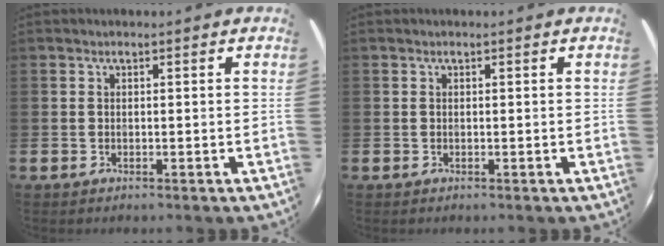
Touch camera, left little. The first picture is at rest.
{"total": 0.0}